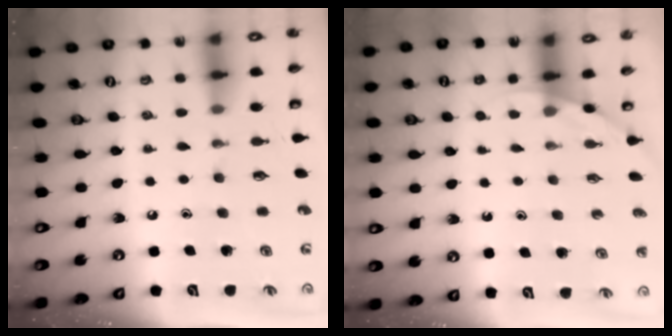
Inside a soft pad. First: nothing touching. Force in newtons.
{"total": 2.6, "press": 2.6, "slide": 0.1}